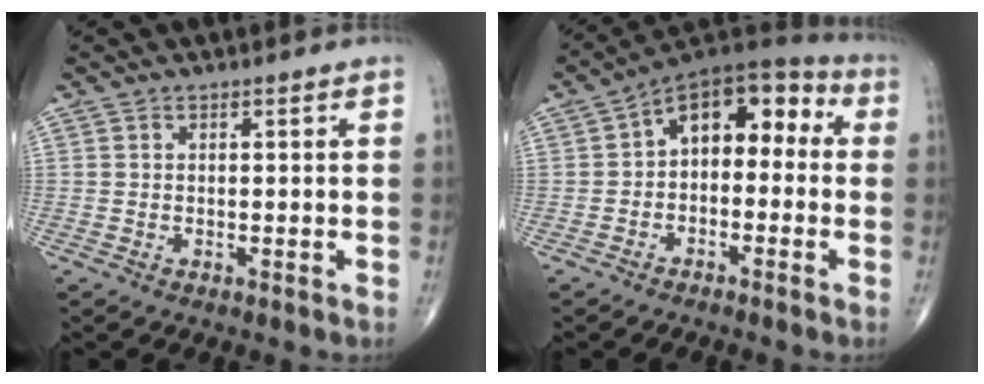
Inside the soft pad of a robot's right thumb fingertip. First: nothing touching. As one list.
[{"total": 12.2, "force": [0.6, 7.6, 9.5], "torque": [-0.095, 0.049, -0.013]}]